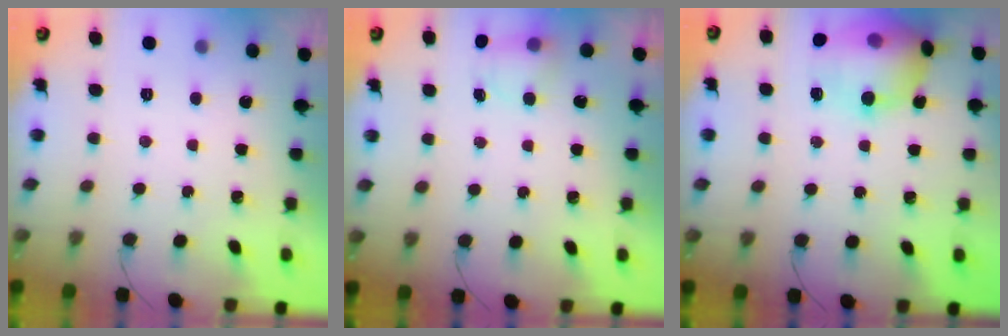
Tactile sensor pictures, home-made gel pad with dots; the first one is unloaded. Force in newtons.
{"total": 4.2, "press": 4.0, "slide": 1.0}
{"total": 20.6, "press": 18.9, "slide": 8.3}